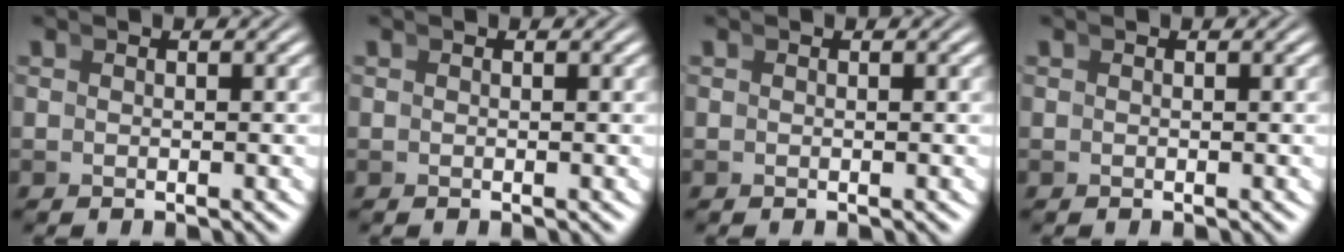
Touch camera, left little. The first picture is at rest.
{"total": 0.0}
{"total": 0.0}
{"total": 0.0}